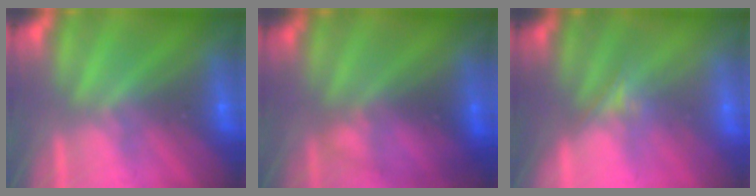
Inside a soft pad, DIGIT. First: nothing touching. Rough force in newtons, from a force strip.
{"total": 2.2}
{"total": 1.8}